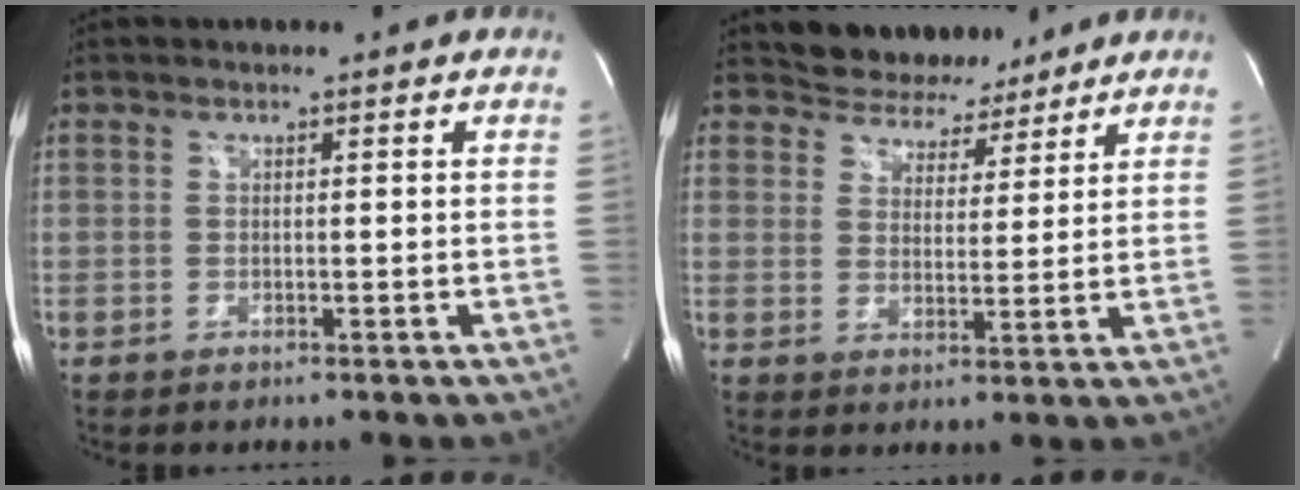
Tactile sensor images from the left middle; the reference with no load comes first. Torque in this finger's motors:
{"motor_torque": [0.07, -0.69, -0.10, 0.00]}